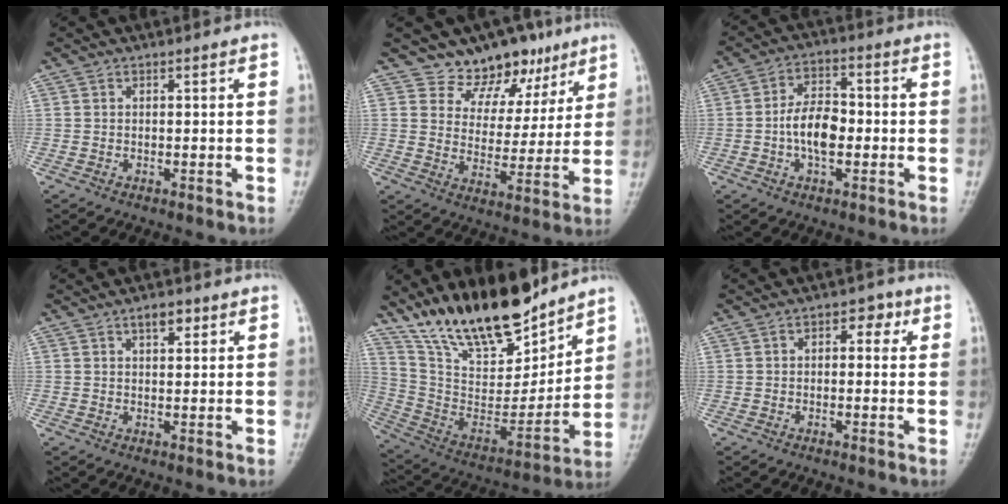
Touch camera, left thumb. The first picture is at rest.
{"total": 11.4, "force": [8.4, 7.0, 3.2], "torque": [0.001, -0.047, 0.126]}
{"total": 8.2, "force": [-1.4, 4.7, 6.6], "torque": [-0.104, 0.019, -0.032]}
{"total": 3.1, "force": [1.7, 1.5, 2.1], "torque": [-0.022, -0.004, 0.024]}
{"total": 22.0, "force": [17.1, 7.7, 11.5], "torque": [-0.158, -0.087, 0.307]}
{"total": 4.0, "force": [0.9, 2.6, 2.9], "torque": [-0.014, 0.009, 0.003]}